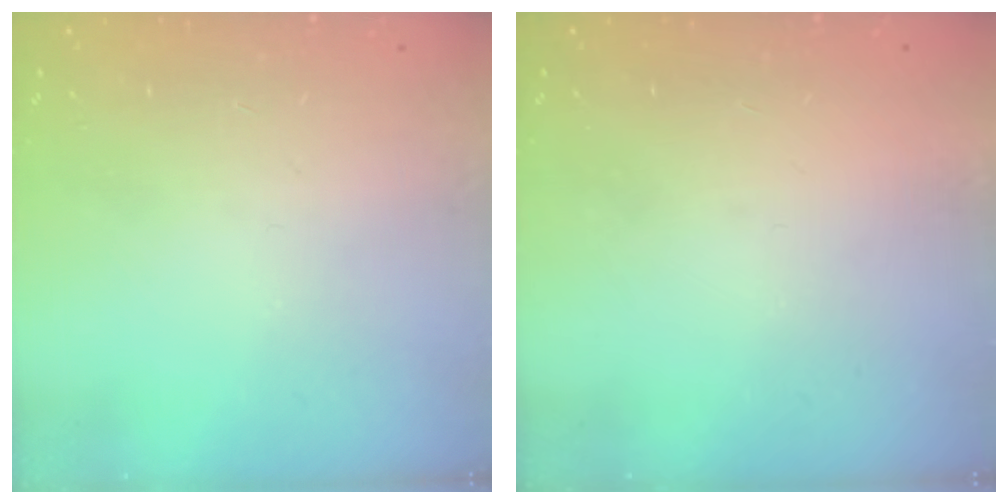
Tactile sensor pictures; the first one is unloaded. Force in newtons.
{"total": 1.6, "press": 1.6, "slide": 0.1}